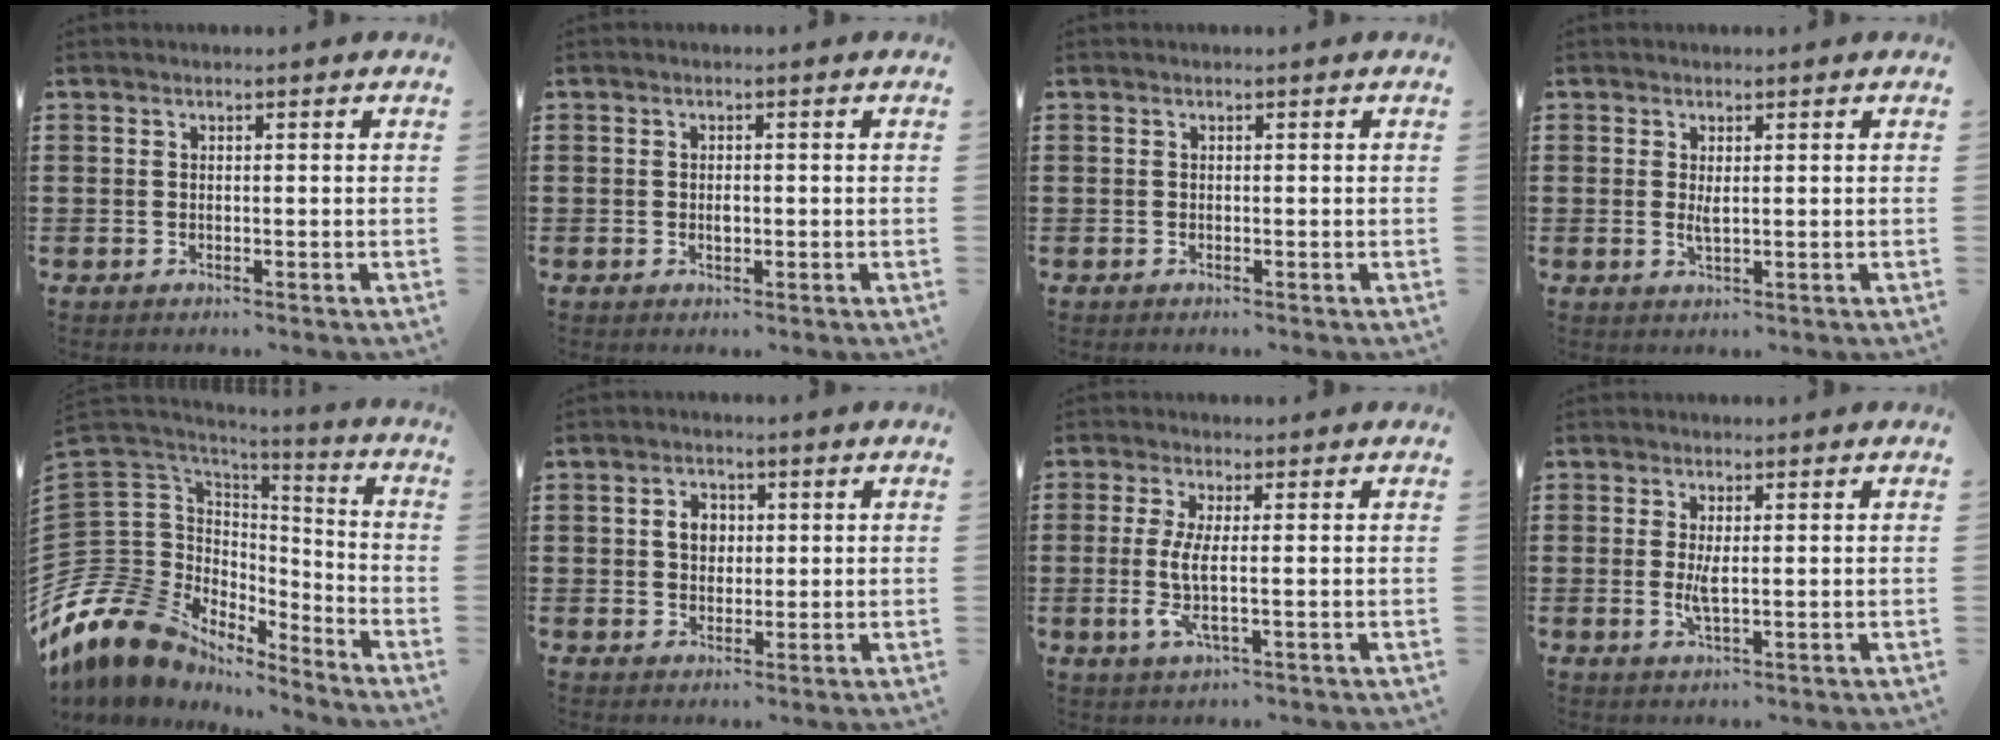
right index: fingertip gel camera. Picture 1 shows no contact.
{"total": 1.2, "force": [-0.1, 0.6, 1.1], "torque": [-0.022, 0.000, -0.002]}
{"total": 0.0}
{"total": 1.7, "force": [0.4, 0.4, 1.6], "torque": [-0.033, -0.002, 0.008]}
{"total": 13.0, "force": [-8.1, 9.2, 4.5], "torque": [-0.166, -0.019, -0.154]}
{"total": 3.6, "force": [0.6, 2.8, 2.1], "torque": [-0.051, 0.013, 0.007]}
{"total": 5.2, "force": [-0.3, 0.7, 5.1], "torque": [-0.116, -0.013, -0.012]}
{"total": 2.8, "force": [0.2, 0.7, 2.7], "torque": [-0.059, -0.005, 0.001]}